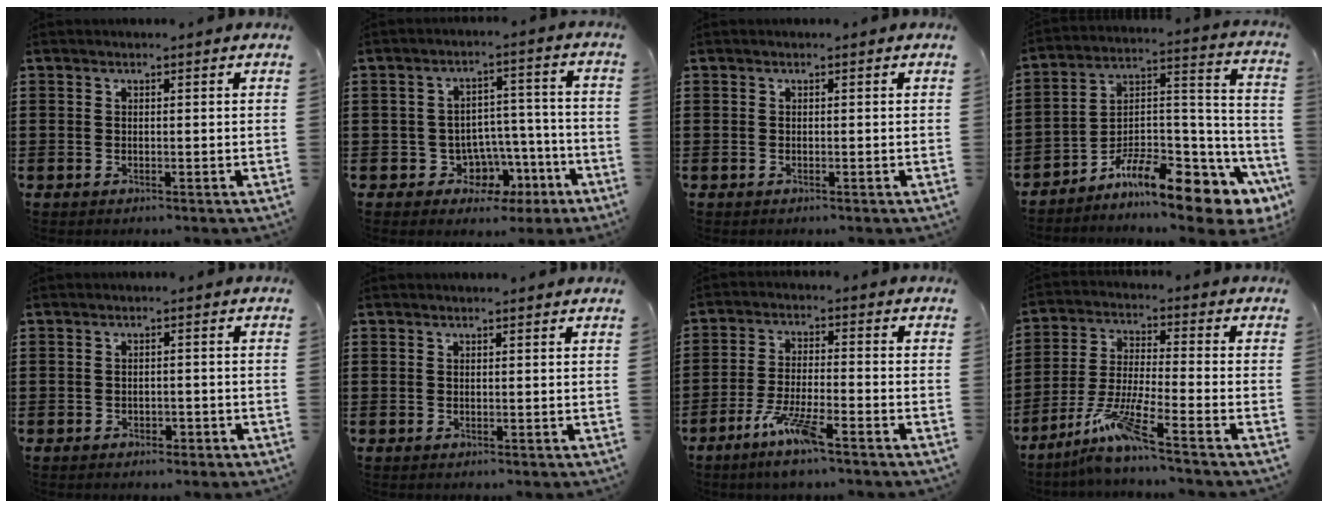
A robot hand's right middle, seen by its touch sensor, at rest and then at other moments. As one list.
[{"total": 6.1, "force": [-3.3, 4.9, 1.8], "torque": [-0.045, 0.020, -0.054]}, {"total": 0.0}, {"total": 10.6, "force": [-8.2, 3.3, 5.9], "torque": [-0.099, 0.016, -0.154]}, {"total": 1.7, "force": [-1.6, 0.8, 0.1], "torque": [-0.009, 0.002, -0.035]}, {"total": 0.0}, {"total": 6.8, "force": [-4.5, 0.7, 5.1], "torque": [-0.105, -0.008, -0.083]}, {"total": 7.8, "force": [-5.4, 0.4, 5.6], "torque": [-0.126, -0.015, -0.106]}]